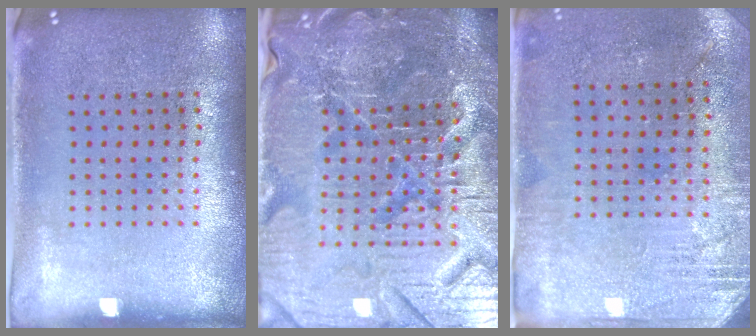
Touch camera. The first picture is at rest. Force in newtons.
{"total": 5.8, "press": 5.4, "slide": 2.1}
{"total": 2.8, "press": 2.5, "slide": 1.2}